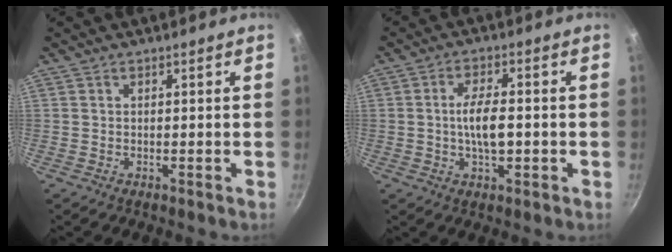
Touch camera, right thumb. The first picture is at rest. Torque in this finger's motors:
{"motor_torque": [2.24, 2.01, 1.50, -1.28, 0.61]}